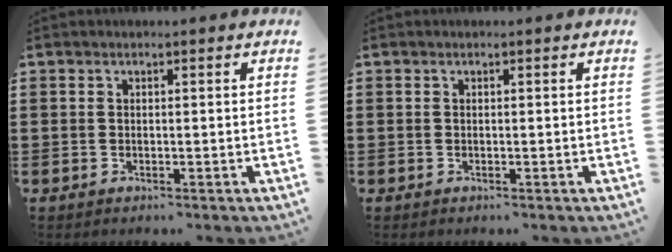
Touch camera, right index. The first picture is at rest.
{"total": 0.0}